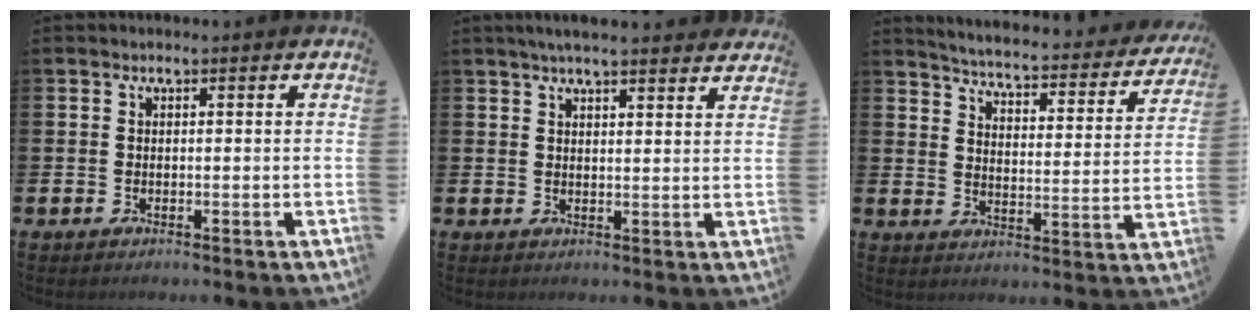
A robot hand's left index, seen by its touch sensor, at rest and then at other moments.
{"total": 4.1, "force": [3.9, 0.2, 1.3], "torque": [-0.031, -0.011, 0.070]}
{"total": 4.2, "force": [4.1, 0.4, 1.0], "torque": [-0.044, -0.038, 0.062]}